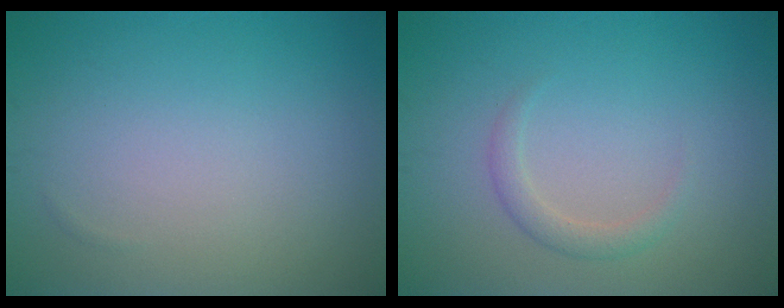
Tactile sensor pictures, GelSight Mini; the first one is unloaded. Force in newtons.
{"total": 1.6, "press": 1.6, "slide": 0.1}